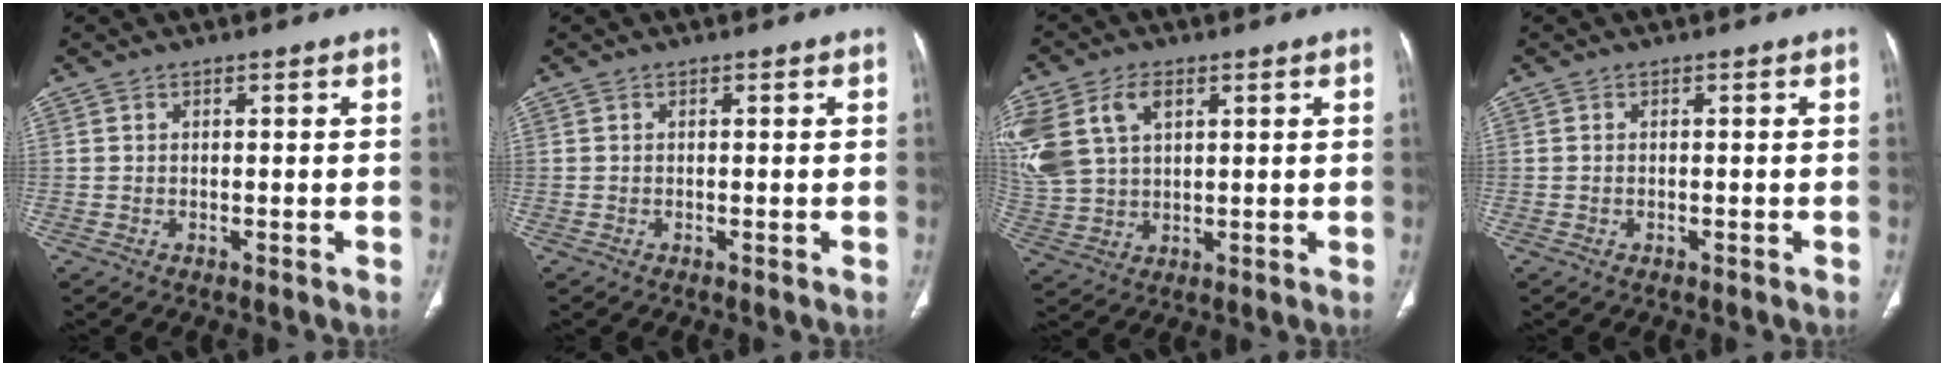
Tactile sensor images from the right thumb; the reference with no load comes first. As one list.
[{"total": 0.0}, {"total": 15.0, "force": [5.7, 9.9, 9.7], "torque": [-0.231, 0.005, 0.119]}, {"total": 0.0}]